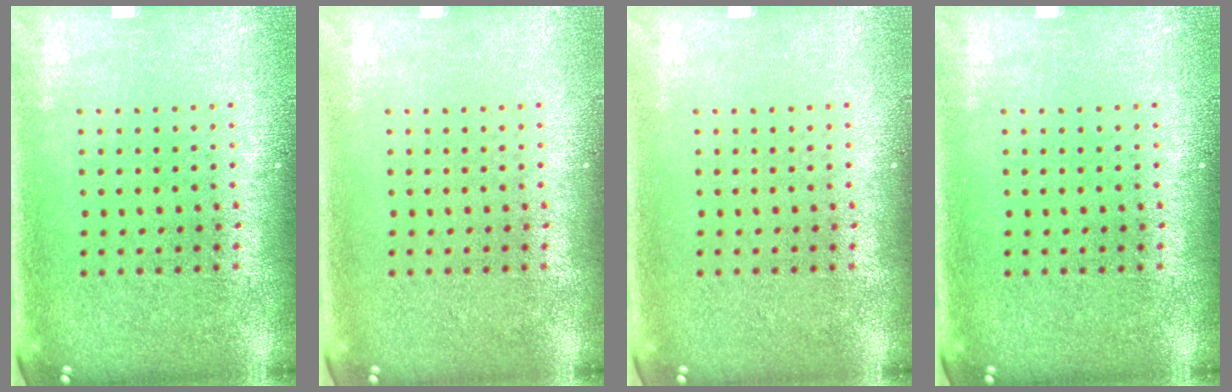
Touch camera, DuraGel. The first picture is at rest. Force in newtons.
{"total": 0.0}
{"total": 0.0}
{"total": 0.0}